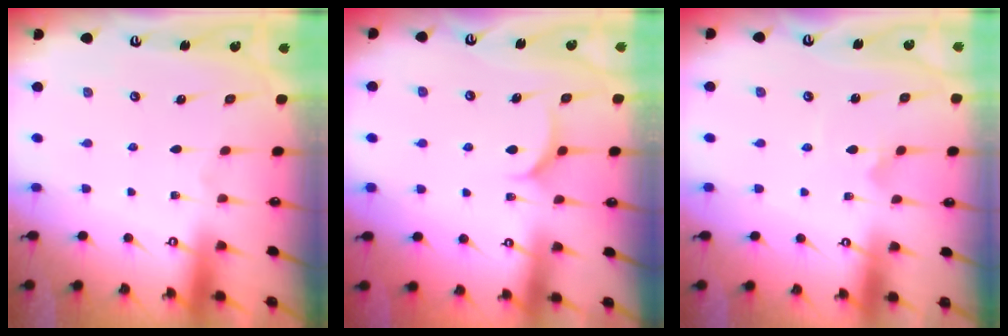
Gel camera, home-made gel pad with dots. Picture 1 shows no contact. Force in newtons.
{"total": 6.7, "press": 6.7, "slide": 0.6}
{"total": 4.9, "press": 4.8, "slide": 0.4}